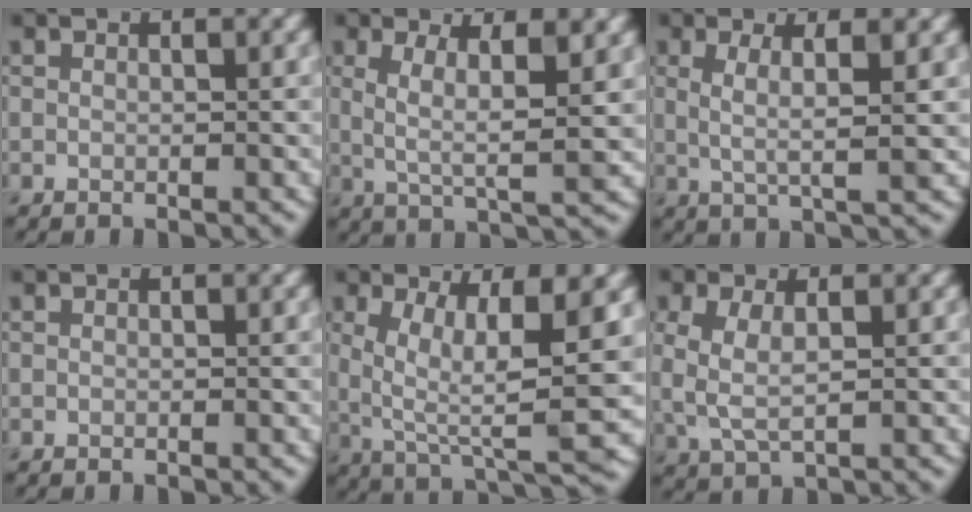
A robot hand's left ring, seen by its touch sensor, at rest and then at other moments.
{"total": 5.1, "force": [1.1, 1.5, 4.8], "torque": [-0.093, -0.002, 0.019]}
{"total": 3.4, "force": [0.8, 0.7, 3.3], "torque": [-0.058, -0.004, 0.015]}
{"total": 0.0}
{"total": 9.2, "force": [1.1, 2.6, 8.7], "torque": [-0.156, -0.009, 0.021]}
{"total": 3.8, "force": [0.3, 2.0, 3.2], "torque": [-0.084, 0.000, 0.007]}